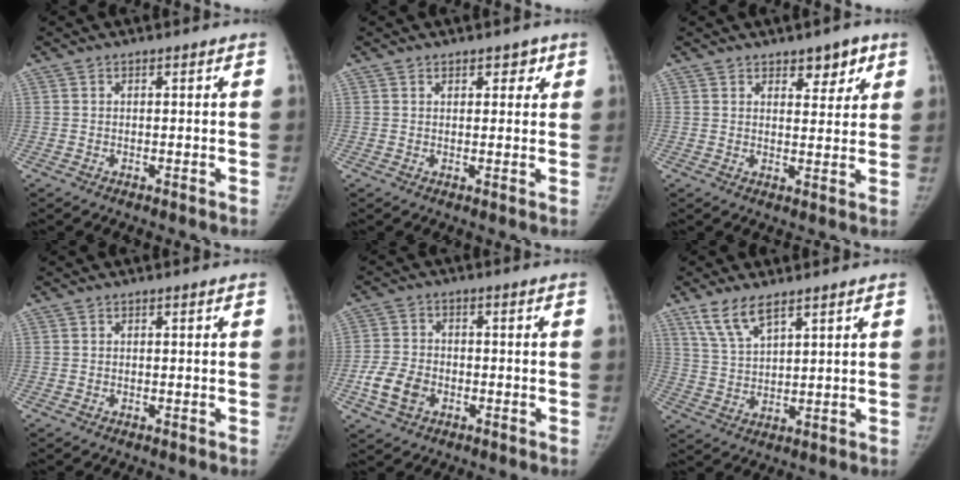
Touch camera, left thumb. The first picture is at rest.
{"total": 3.9, "force": [2.3, 2.7, 1.6], "torque": [0.011, -0.011, 0.030]}
{"total": 5.2, "force": [3.3, 2.8, 3.0], "torque": [-0.008, -0.018, 0.044]}
{"total": 0.0}
{"total": 7.1, "force": [-2.6, 5.1, 4.1], "torque": [-0.079, 0.012, -0.050]}
{"total": 7.0, "force": [4.9, 2.2, 4.5], "torque": [-0.086, -0.018, 0.102]}